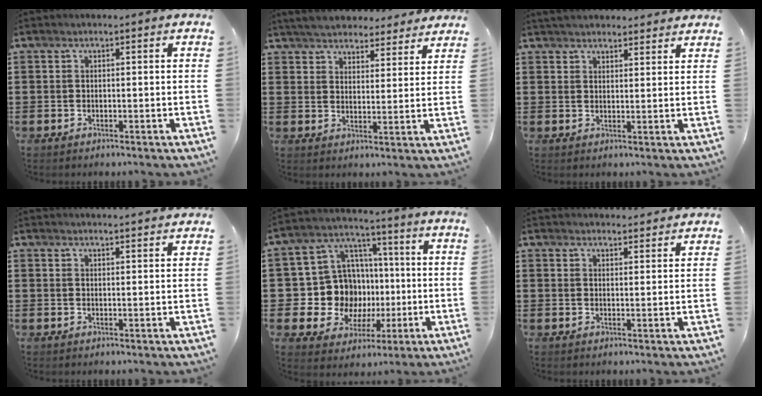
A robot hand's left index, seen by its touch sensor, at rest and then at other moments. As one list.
[{"total": 5.1, "force": [5.0, 0.8, 0.9], "torque": [-0.038, -0.020, 0.090]}, {"total": 3.1, "force": [3.1, 0.5, 0.3], "torque": [-0.013, -0.002, 0.059]}, {"total": 2.2, "force": [2.1, -0.3, 0.0], "torque": [-0.006, -0.006, 0.041]}, {"total": 12.0, "force": [-0.2, 11.4, 3.9], "torque": [-0.116, 0.001, 0.010]}, {"total": 2.5, "force": [2.5, 0.1, -0.1], "torque": [-0.005, -0.007, 0.048]}]